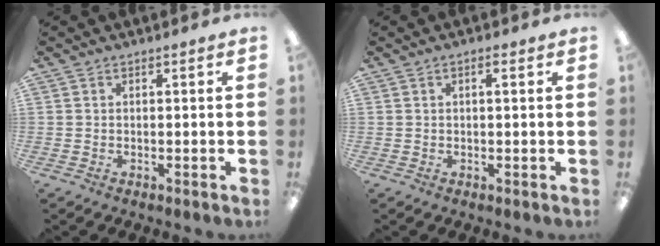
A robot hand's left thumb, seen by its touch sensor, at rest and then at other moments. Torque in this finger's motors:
{"motor_torque": [0.02, -0.11, -0.16, -0.25, 0.04]}